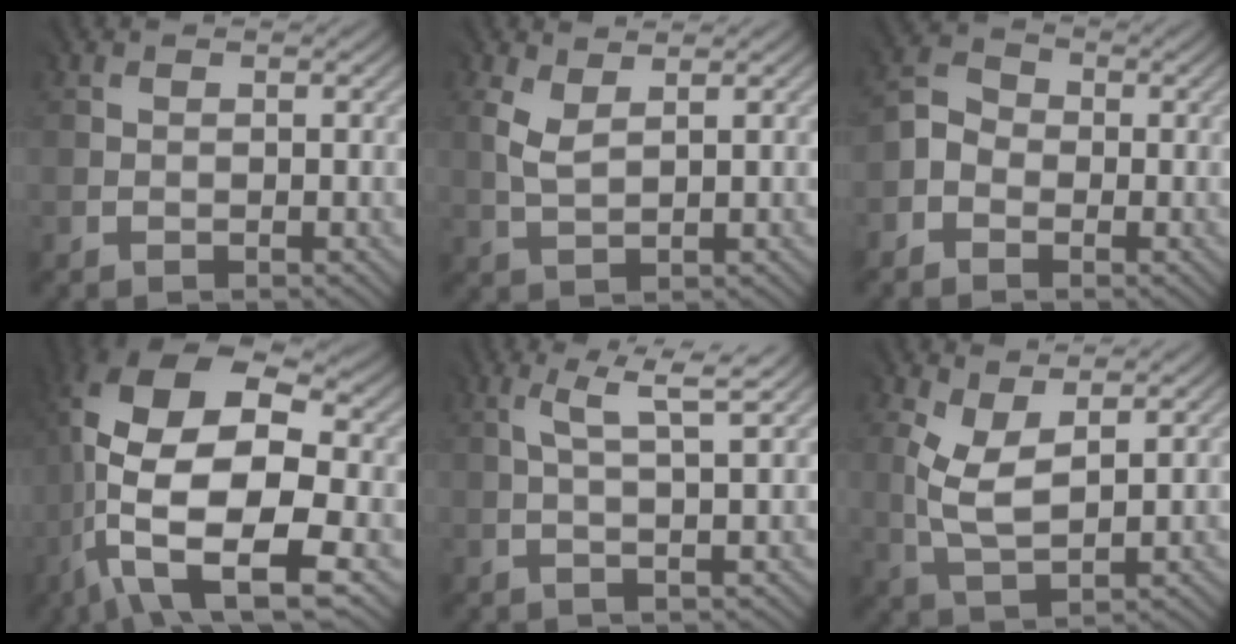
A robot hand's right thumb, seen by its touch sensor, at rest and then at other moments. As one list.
[{"total": 2.0, "force": [1.4, 0.5, 1.3], "torque": [-0.045, -0.001, 0.034]}, {"total": 2.9, "force": [-1.7, 2.2, 0.6], "torque": [-0.016, 0.001, -0.043]}, {"total": 16.4, "force": [-2.9, 8.2, 13.9], "torque": [-0.272, -0.003, -0.044]}, {"total": 3.7, "force": [1.5, -0.1, 3.4], "torque": [-0.064, 0.010, 0.033]}, {"total": 5.1, "force": [1.7, 2.1, 4.4], "torque": [-0.113, -0.002, 0.037]}]